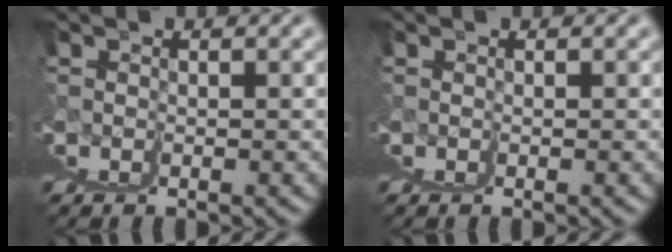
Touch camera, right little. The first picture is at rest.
{"total": 0.0}